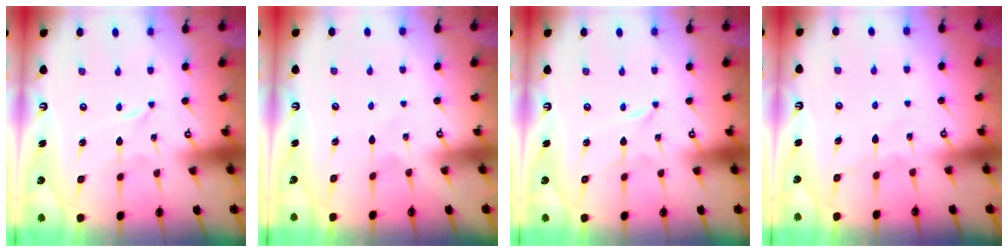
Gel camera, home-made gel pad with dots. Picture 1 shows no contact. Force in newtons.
{"total": 3.1, "press": 3.0, "slide": 0.3}
{"total": 0.0}
{"total": 6.1, "press": 6.1, "slide": 0.8}